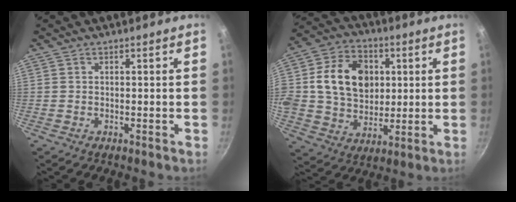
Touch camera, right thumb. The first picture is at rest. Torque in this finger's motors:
{"motor_torque": [2.36, 2.65, 0.90, -0.72, 0.72]}